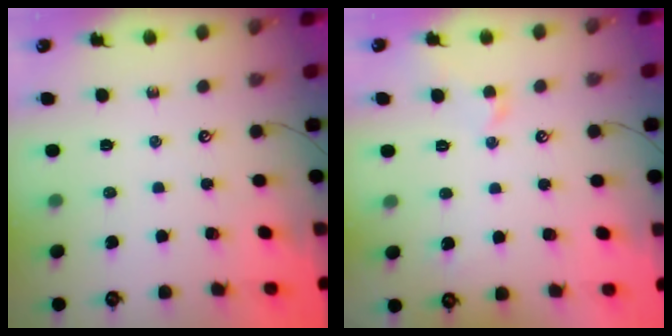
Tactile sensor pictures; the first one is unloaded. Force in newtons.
{"total": 0.7, "press": 0.7, "slide": 0.1}